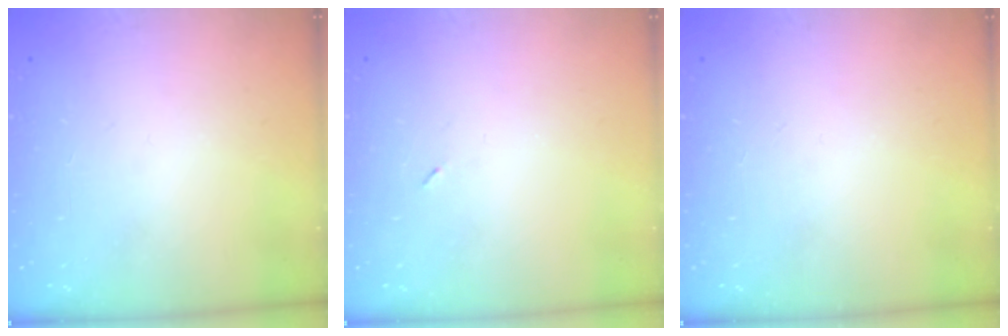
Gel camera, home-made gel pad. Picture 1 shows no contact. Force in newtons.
{"total": 2.2, "press": 2.1, "slide": 0.9}
{"total": 0.0}